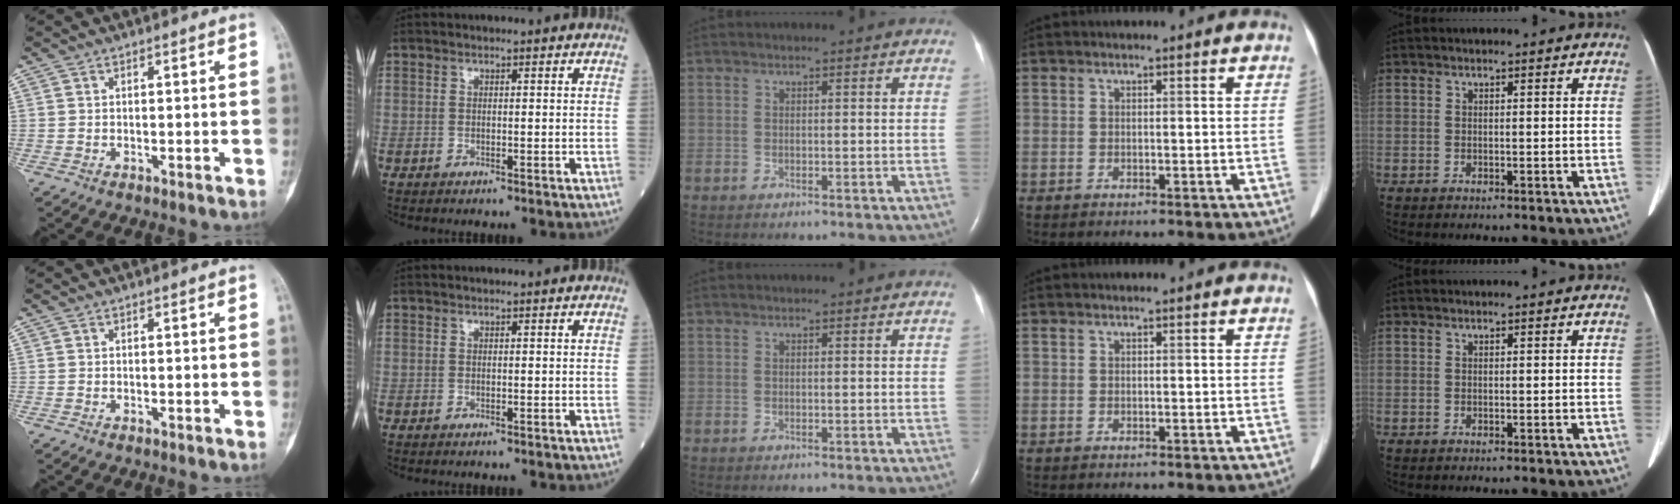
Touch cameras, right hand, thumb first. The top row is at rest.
{}